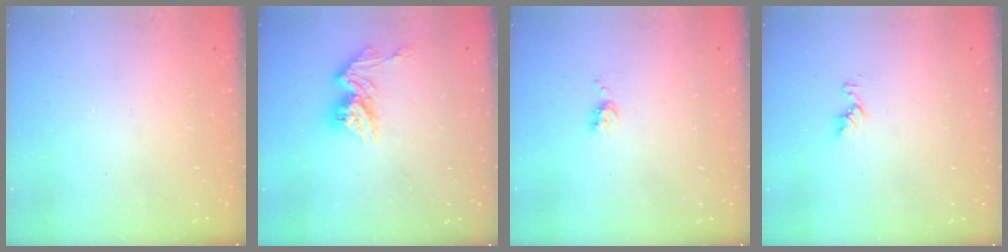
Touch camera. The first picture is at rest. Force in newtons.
{"total": 11.2, "press": 11.2, "slide": 0.9}
{"total": 5.8, "press": 5.7, "slide": 0.8}
{"total": 5.1, "press": 5.1, "slide": 0.6}